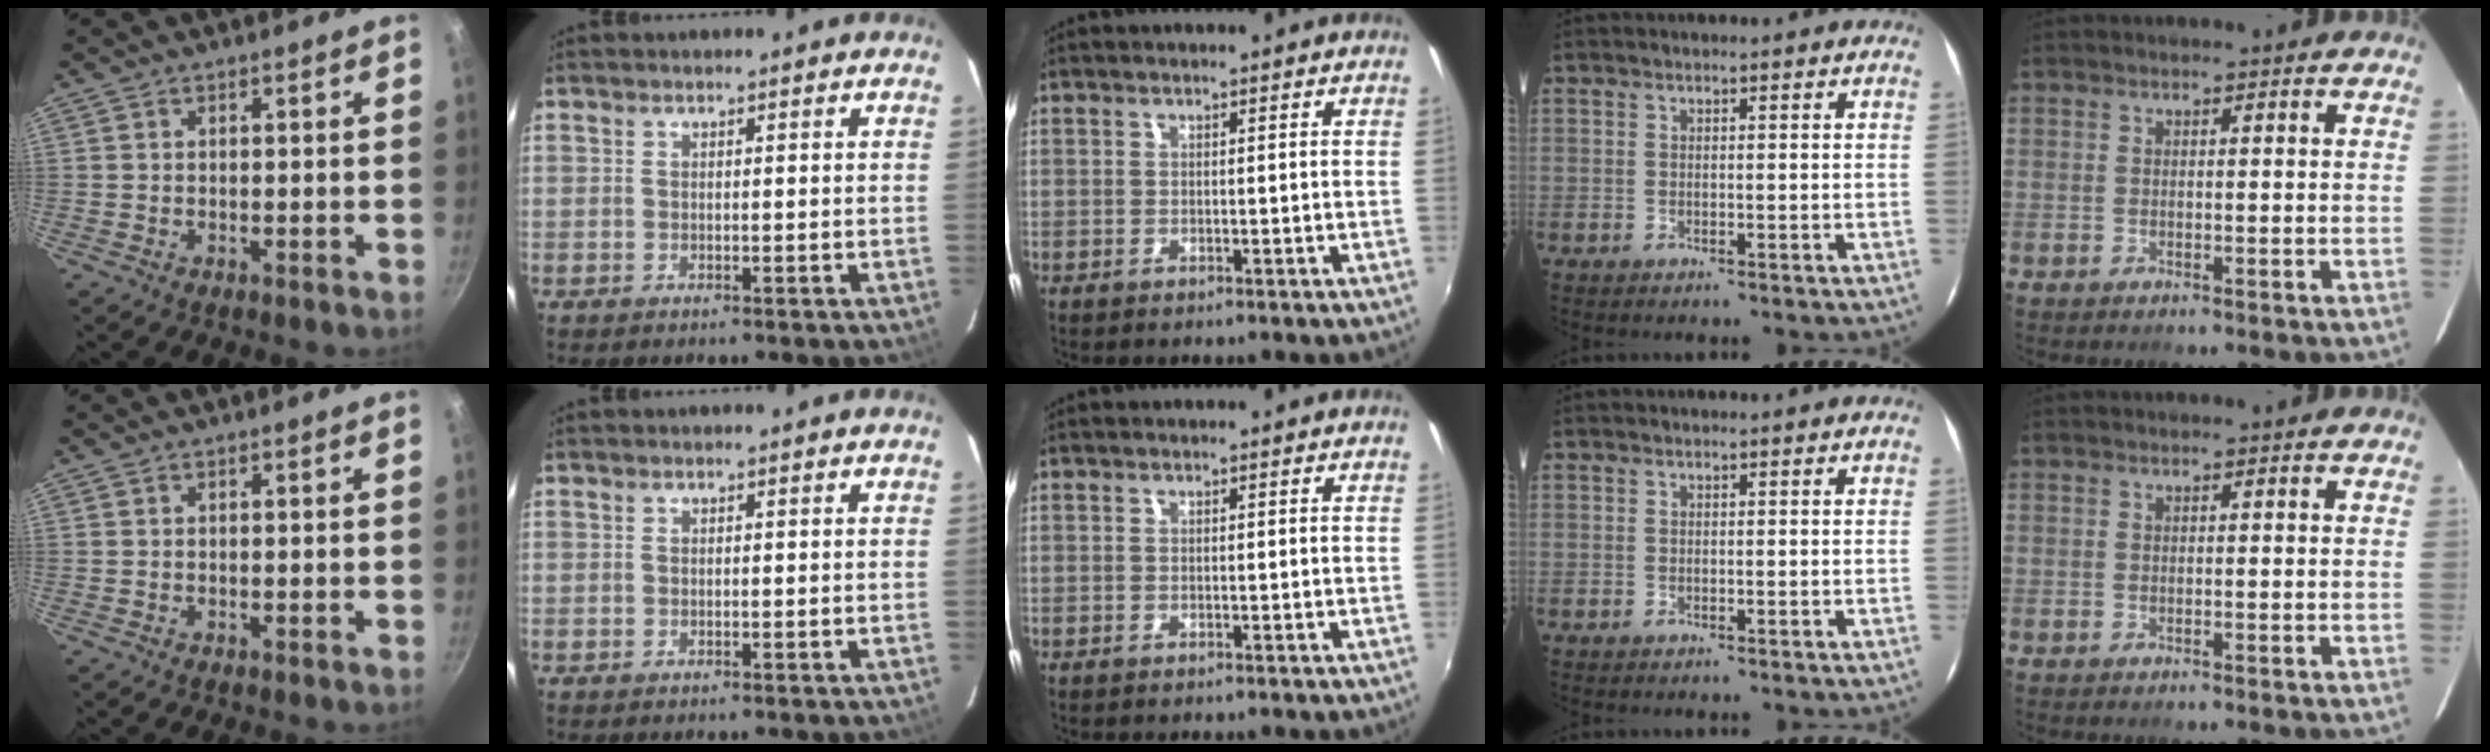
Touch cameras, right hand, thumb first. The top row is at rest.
{}